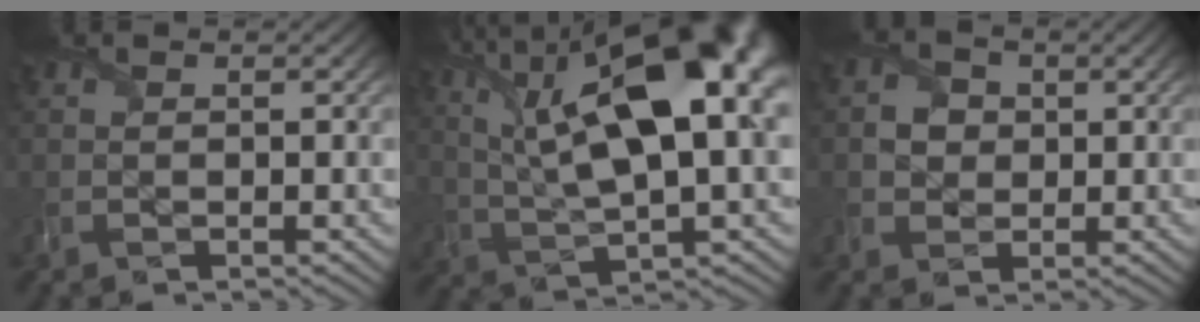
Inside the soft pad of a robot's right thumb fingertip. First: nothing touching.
{"total": 18.7, "force": [6.2, 8.4, 15.6], "torque": [-0.277, 0.036, 0.089]}
{"total": 3.2, "force": [0.3, 2.9, 1.3], "torque": [-0.031, -0.001, -0.002]}